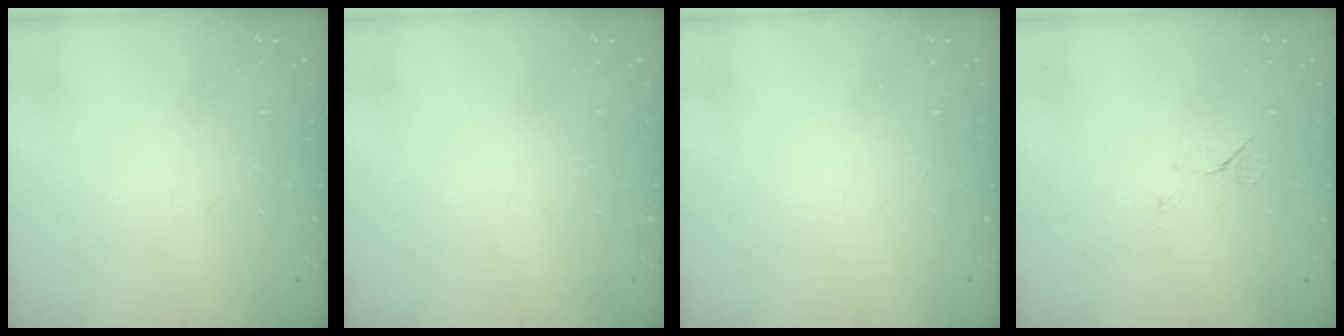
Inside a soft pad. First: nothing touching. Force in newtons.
{"total": 0.0}
{"total": 1.5, "press": 1.5, "slide": 0.1}
{"total": 6.0, "press": 6.0, "slide": 0.8}